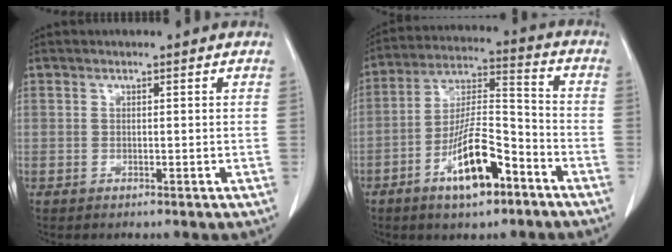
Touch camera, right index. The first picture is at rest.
{"total": 12.7, "force": [-6.7, 3.4, 10.3], "torque": [-0.200, 0.004, -0.115]}